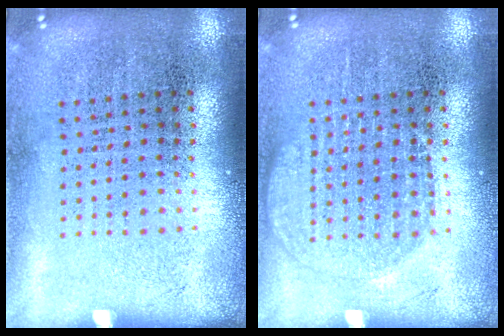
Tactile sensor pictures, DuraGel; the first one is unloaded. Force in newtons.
{"total": 1.9, "press": 1.8, "slide": 0.4}